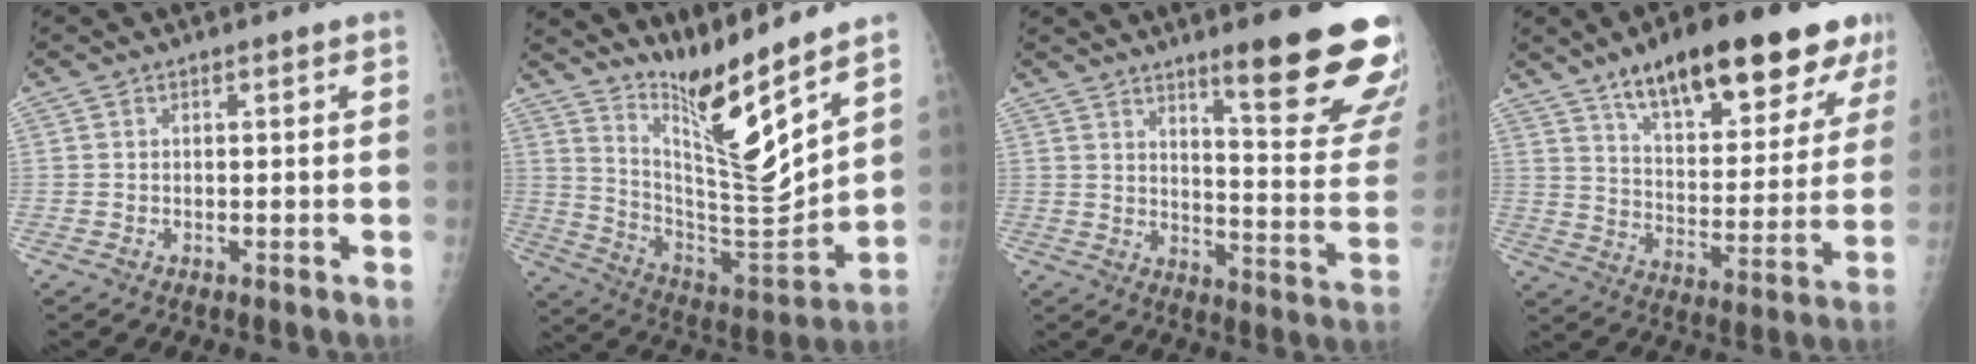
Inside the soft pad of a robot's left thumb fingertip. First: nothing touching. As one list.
[{"total": 16.4, "force": [12.8, 0.8, 10.2], "torque": [-0.143, -0.101, 0.244]}, {"total": 19.9, "force": [12.4, 3.0, 15.3], "torque": [-0.167, -0.085, 0.177]}, {"total": 23.7, "force": [15.2, 8.0, 16.3], "torque": [-0.198, -0.045, 0.232]}]